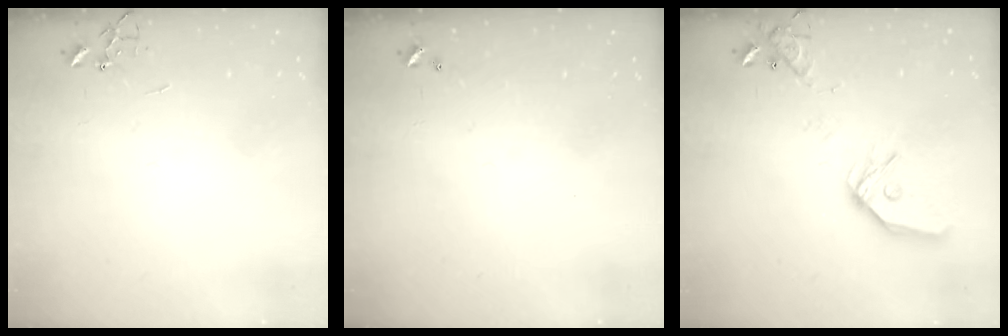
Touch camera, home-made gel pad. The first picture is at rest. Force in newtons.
{"total": 0.0}
{"total": 15.8, "press": 15.6, "slide": 2.1}